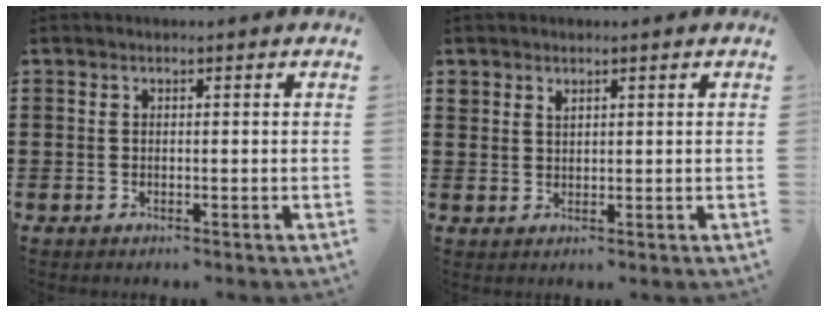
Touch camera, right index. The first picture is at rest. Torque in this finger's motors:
{"motor_torque": [-0.43, 0.57, 0.00, -0.01]}